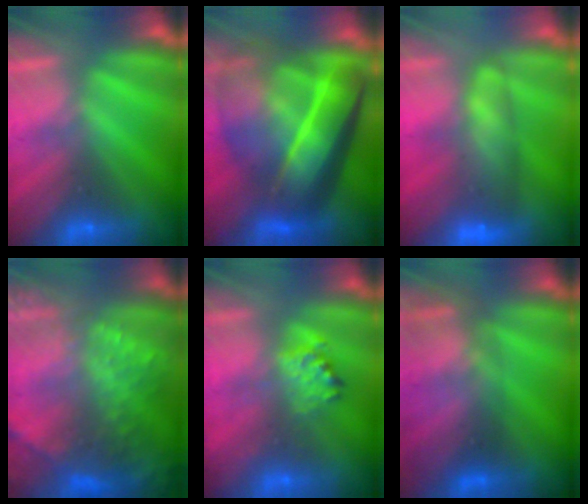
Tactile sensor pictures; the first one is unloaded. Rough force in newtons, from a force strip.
{"total": 7.6}
{"total": 7.2}
{"total": 9.3}
{"total": 2.3}
{"total": 2.8}